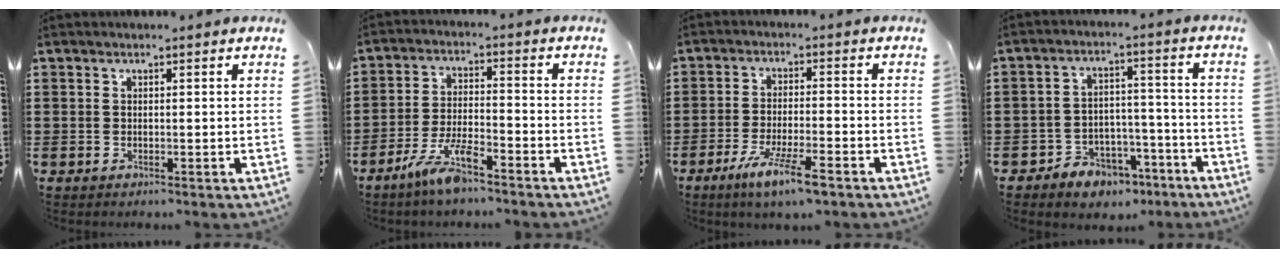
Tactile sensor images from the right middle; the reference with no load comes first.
{"total": 6.9, "force": [-5.1, 1.2, 4.5], "torque": [-0.099, -0.006, -0.098]}
{"total": 7.0, "force": [-4.7, 0.8, 5.1], "torque": [-0.103, -0.010, -0.088]}
{"total": 5.3, "force": [-4.3, 3.0, 0.6], "torque": [-0.017, 0.023, -0.084]}